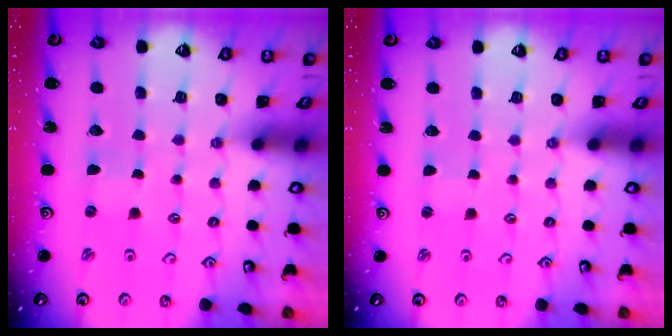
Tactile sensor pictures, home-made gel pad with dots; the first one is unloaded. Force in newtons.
{"total": 0.0}